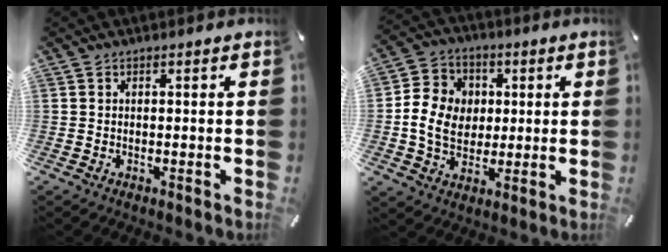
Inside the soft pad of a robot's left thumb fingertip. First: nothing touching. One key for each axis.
{"total": 10.3, "fx": 0.1, "fy": 9.2, "fz": 4.6, "tx": -0.107, "ty": 0.016, "tz": 0.005}